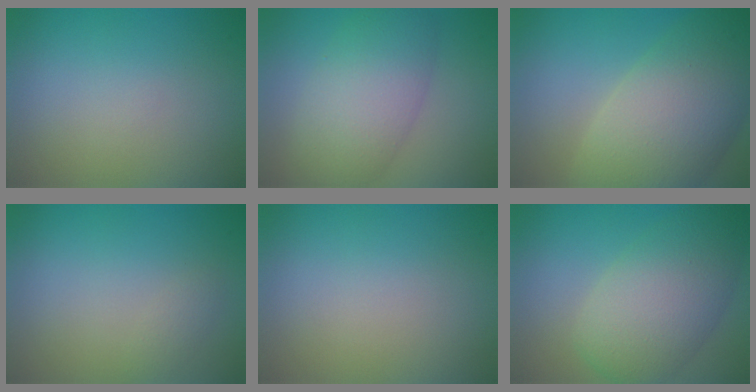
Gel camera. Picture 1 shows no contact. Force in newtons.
{"total": 6.9, "press": 6.9, "slide": 0.1}
{"total": 11.4, "press": 11.3, "slide": 0.6}
{"total": 0.8, "press": 0.8, "slide": 0.0}
{"total": 0.0}
{"total": 8.2, "press": 8.2, "slide": 0.2}